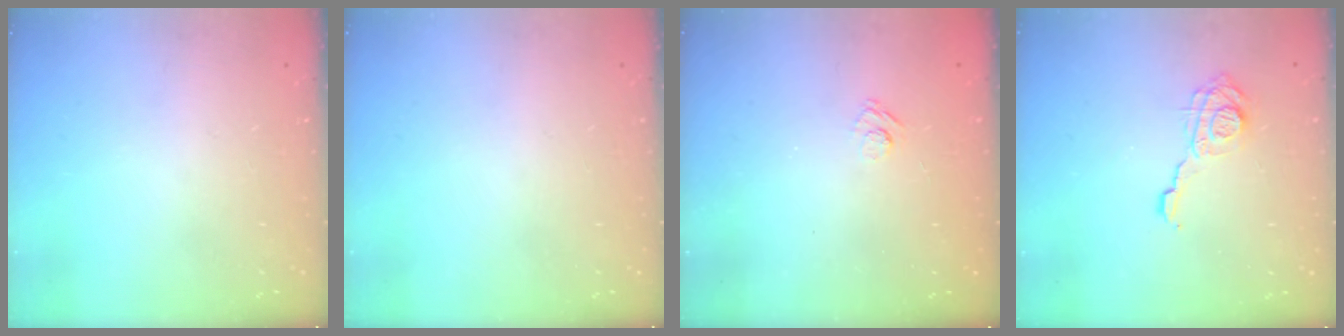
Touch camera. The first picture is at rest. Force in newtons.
{"total": 0.0}
{"total": 4.1, "press": 3.9, "slide": 1.3}
{"total": 10.4, "press": 10.4, "slide": 0.9}